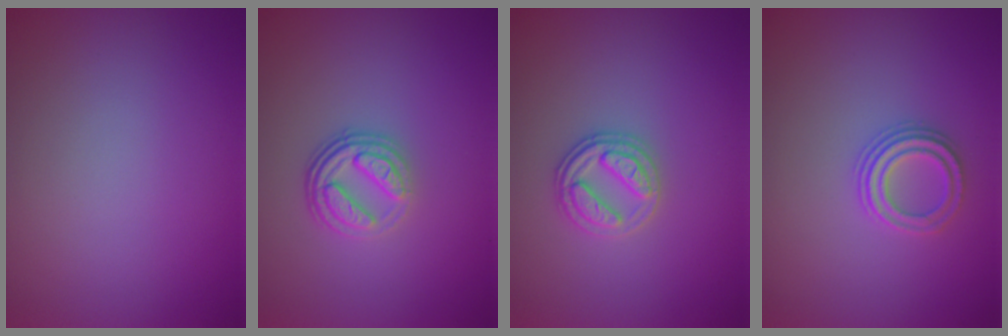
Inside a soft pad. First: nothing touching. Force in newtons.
{"total": 3.9, "press": 2.8, "slide": 2.7}
{"total": 2.6, "press": 2.6, "slide": 0.6}
{"total": 2.3, "press": 2.2, "slide": 0.8}